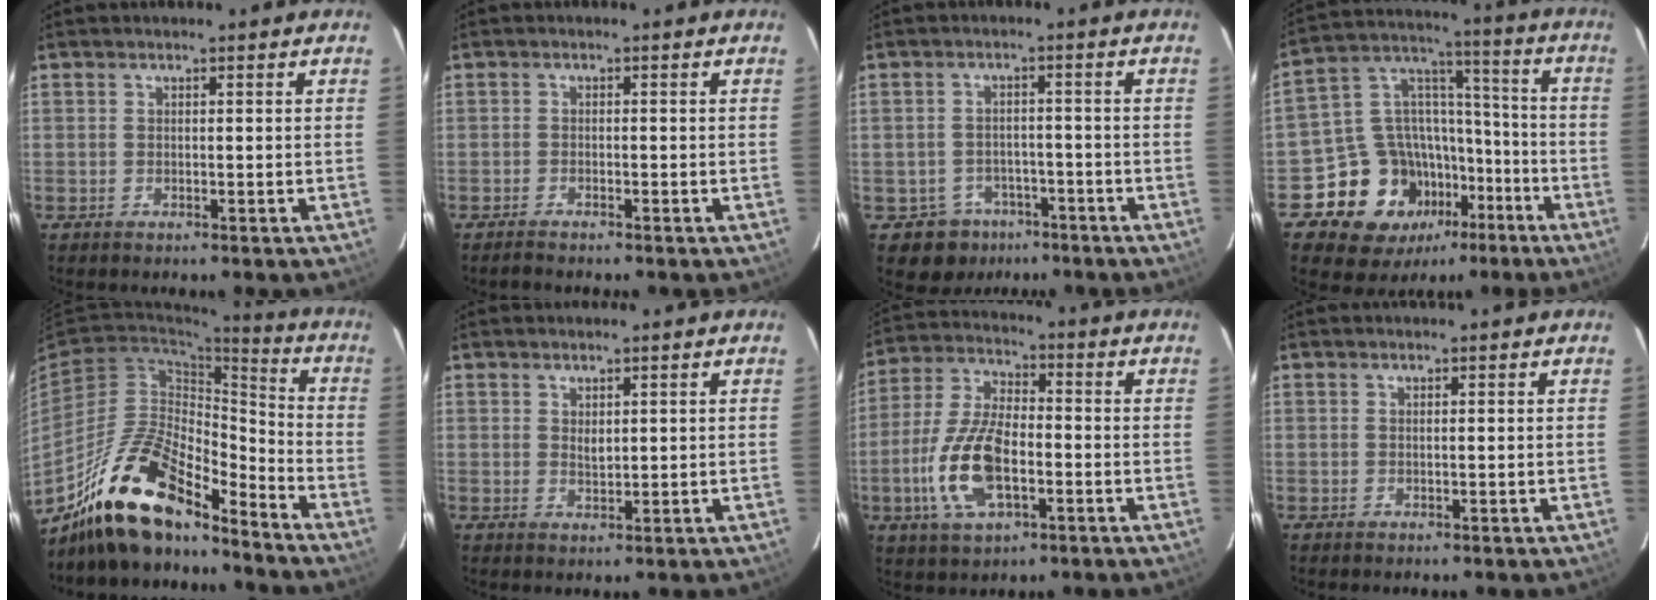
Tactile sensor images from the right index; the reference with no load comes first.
{"total": 2.1, "force": [-2.0, 0.2, 0.8], "torque": [-0.025, -0.008, -0.035]}
{"total": 6.3, "force": [-3.9, 4.8, 0.6], "torque": [-0.025, 0.024, -0.049]}
{"total": 17.2, "force": [-9.4, 13.2, 5.8], "torque": [-0.132, 0.058, -0.135]}
{"total": 18.9, "force": [-15.0, 5.8, 10.0], "torque": [-0.199, 0.000, -0.273]}
{"total": 1.7, "force": [0.8, 0.9, 1.2], "torque": [-0.019, -0.001, 0.016]}
{"total": 14.1, "force": [-4.0, 6.5, 11.8], "torque": [-0.257, 0.000, -0.075]}
{"total": 0.0}